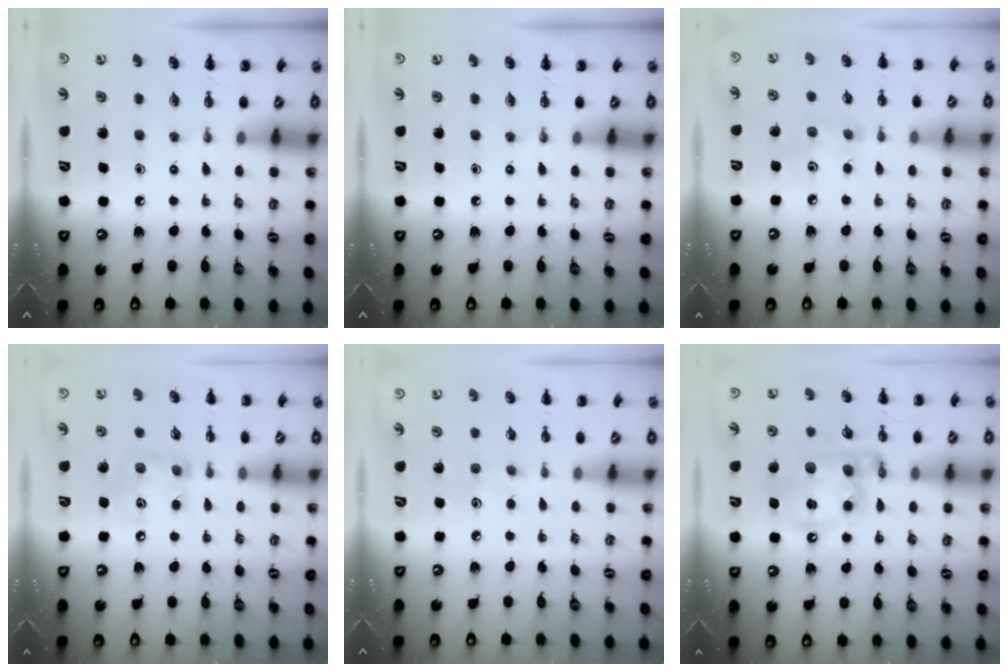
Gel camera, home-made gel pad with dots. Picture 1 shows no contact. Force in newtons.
{"total": 0.0}
{"total": 3.5, "press": 3.4, "slide": 0.6}
{"total": 6.3, "press": 6.3, "slide": 0.4}
{"total": 4.2, "press": 4.0, "slide": 1.0}
{"total": 14.2, "press": 13.8, "slide": 3.4}